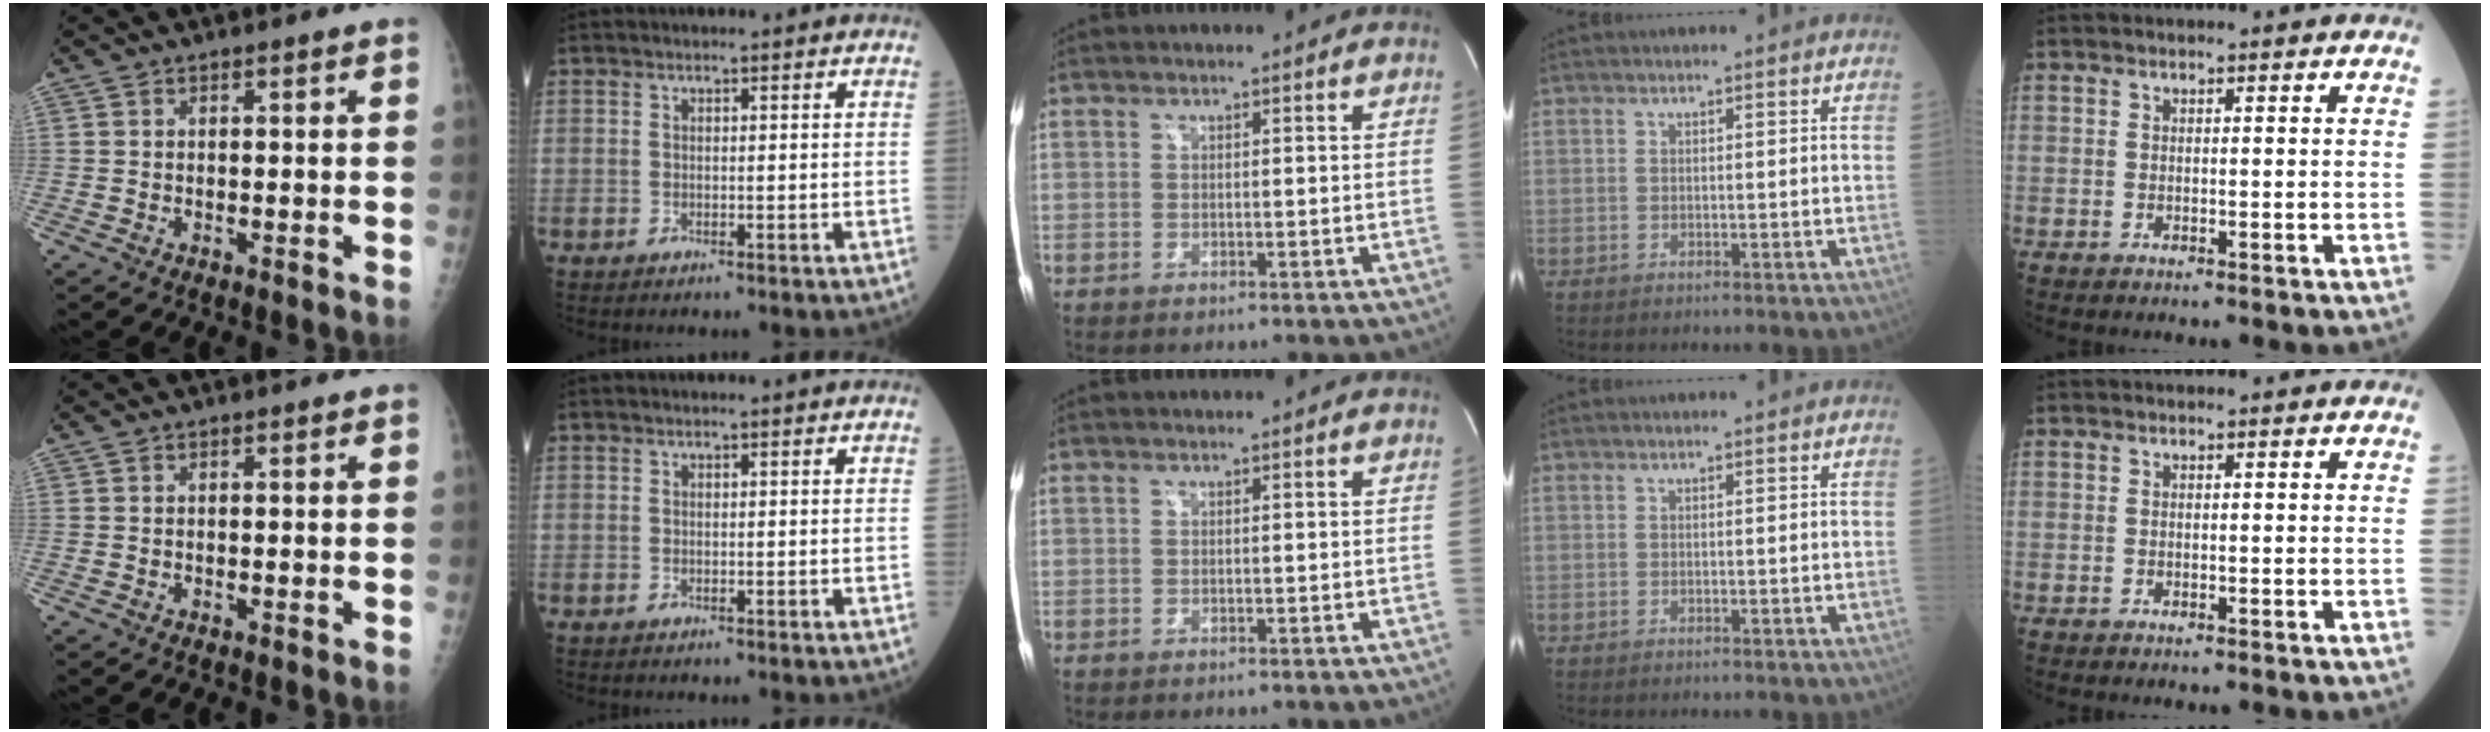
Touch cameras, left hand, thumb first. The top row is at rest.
{}